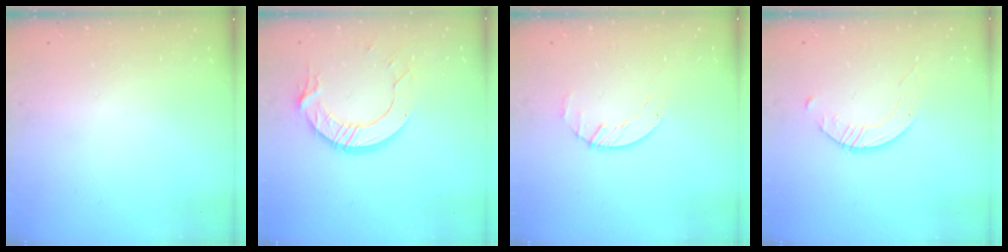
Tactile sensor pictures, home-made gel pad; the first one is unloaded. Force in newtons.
{"total": 11.1, "press": 11.0, "slide": 1.1}
{"total": 1.6, "press": 1.6, "slide": 0.3}
{"total": 3.2, "press": 3.1, "slide": 0.4}